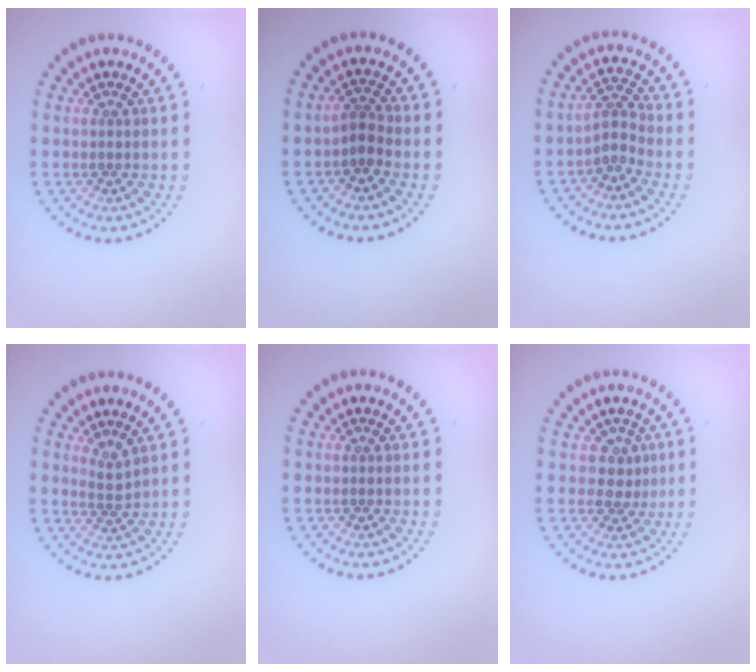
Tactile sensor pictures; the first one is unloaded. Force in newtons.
{"total": 1.6, "press": 1.2, "slide": 1.0}
{"total": 2.2, "press": 1.6, "slide": 1.4}
{"total": 1.6, "press": 1.0, "slide": 1.2}
{"total": 0.0}
{"total": 1.6, "press": 1.3, "slide": 1.1}